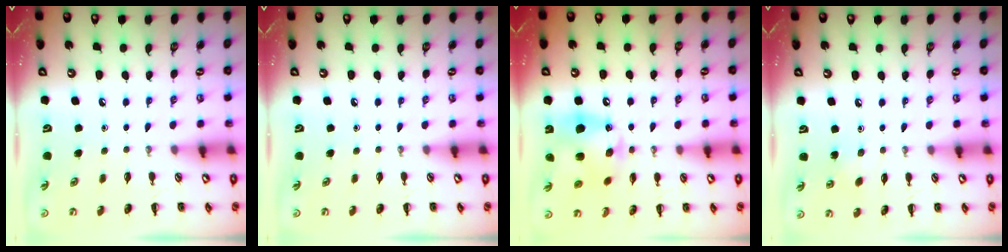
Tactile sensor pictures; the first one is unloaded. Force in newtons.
{"total": 0.0}
{"total": 13.1, "press": 12.9, "slide": 1.9}
{"total": 3.0, "press": 2.9, "slide": 0.9}